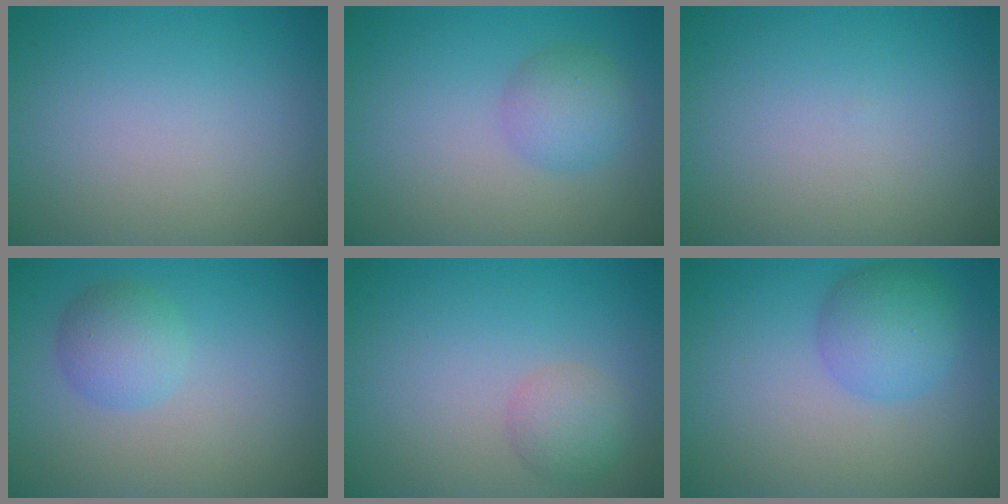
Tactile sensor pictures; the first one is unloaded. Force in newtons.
{"total": 2.9, "press": 2.9, "slide": 0.1}
{"total": 0.0}
{"total": 2.8, "press": 2.8, "slide": 0.1}
{"total": 2.4, "press": 2.4, "slide": 0.0}
{"total": 4.0, "press": 3.9, "slide": 0.2}